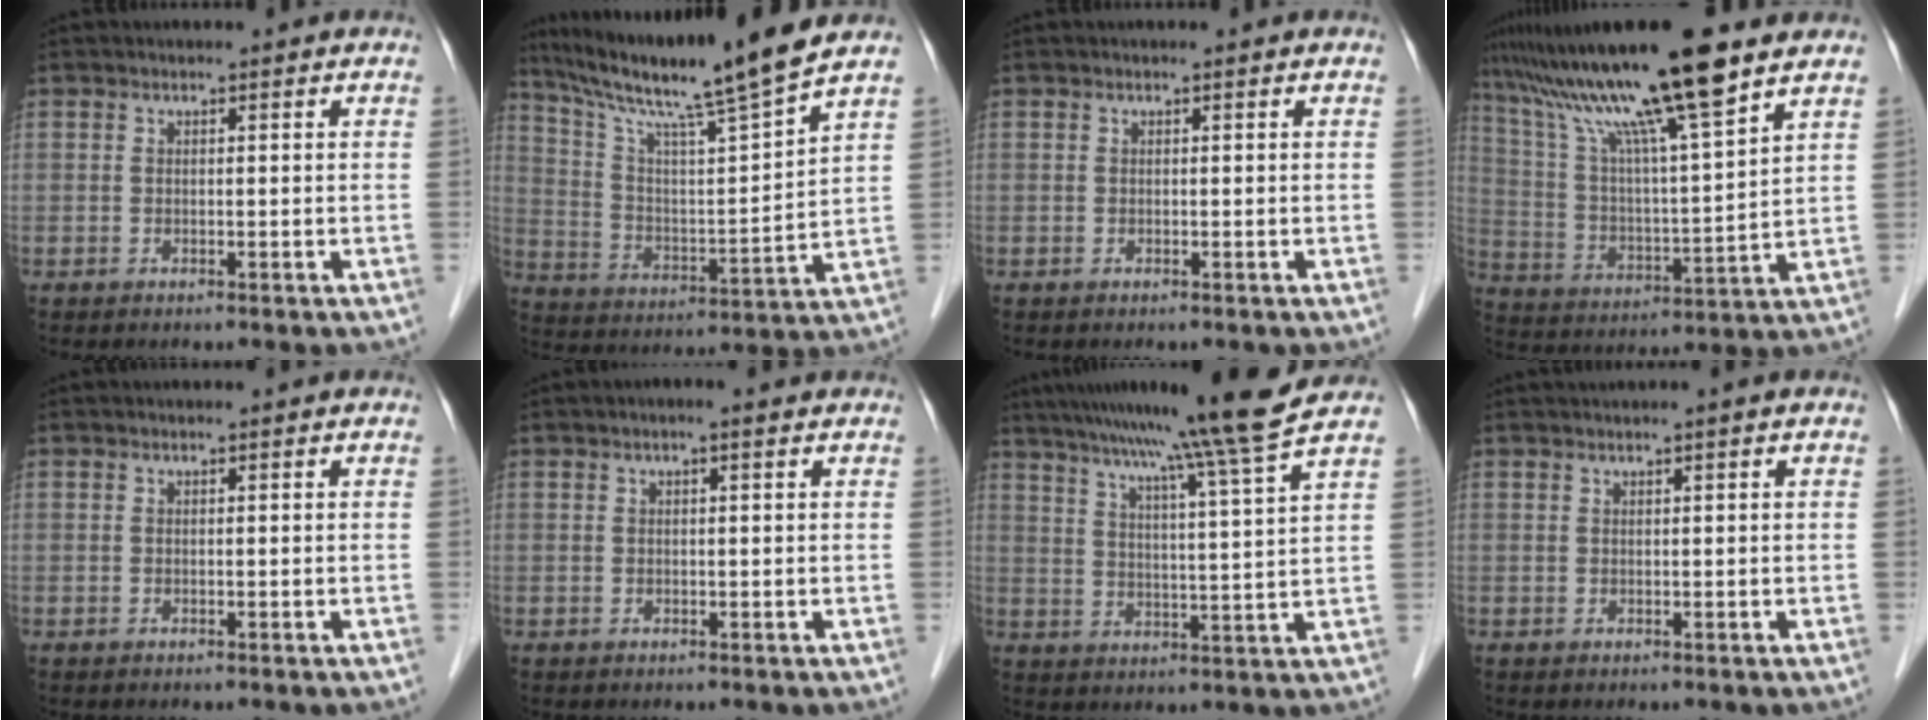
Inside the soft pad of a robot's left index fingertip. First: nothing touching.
{"total": 17.5, "force": [14.3, -1.7, 9.9], "torque": [-0.171, -0.003, 0.240]}
{"total": 0.0}
{"total": 18.9, "force": [13.9, -0.1, 12.7], "torque": [-0.225, 0.018, 0.249]}
{"total": 0.0}
{"total": 1.7, "force": [0.9, 0.3, 1.4], "torque": [-0.028, 0.012, 0.009]}
{"total": 15.5, "force": [12.6, -3.5, 8.2], "torque": [-0.131, -0.029, 0.175]}
{"total": 0.9, "force": [0.5, -0.2, 0.7], "torque": [-0.018, 0.004, 0.014]}